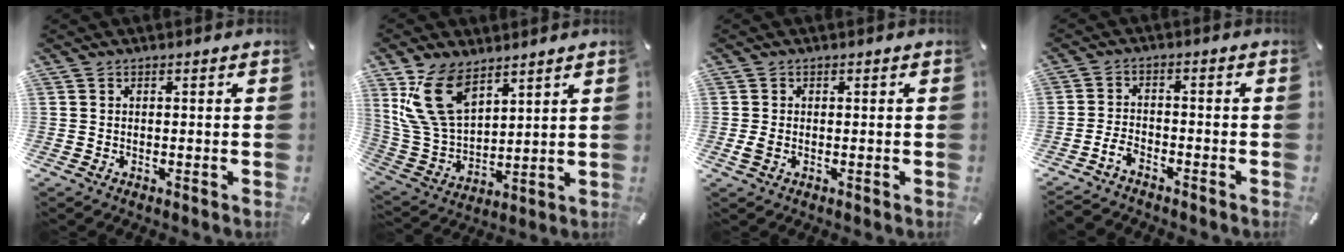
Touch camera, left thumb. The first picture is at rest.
{"total": 15.1, "force": [8.5, 9.0, 8.6], "torque": [-0.218, -0.032, 0.160]}
{"total": 1.7, "force": [-0.2, 1.1, 1.3], "torque": [-0.030, -0.001, -0.006]}
{"total": 4.1, "force": [-3.2, 1.9, 1.9], "torque": [-0.052, 0.011, -0.064]}